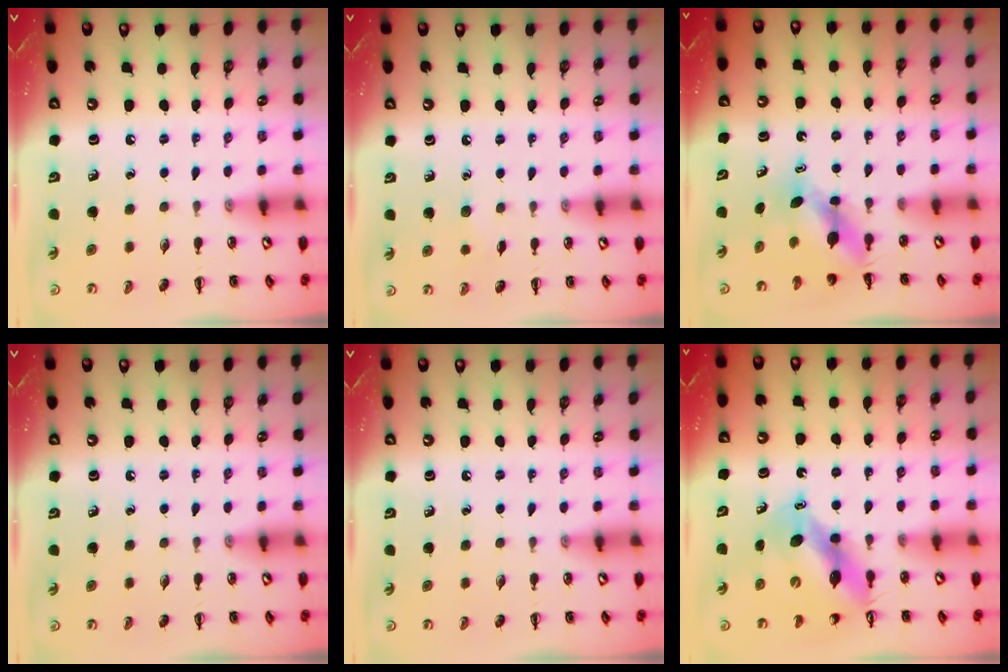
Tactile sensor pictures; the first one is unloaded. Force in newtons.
{"total": 4.0, "press": 3.8, "slide": 1.0}
{"total": 5.2, "press": 5.1, "slide": 0.7}
{"total": 0.0}
{"total": 0.0}
{"total": 11.0, "press": 10.4, "slide": 3.4}